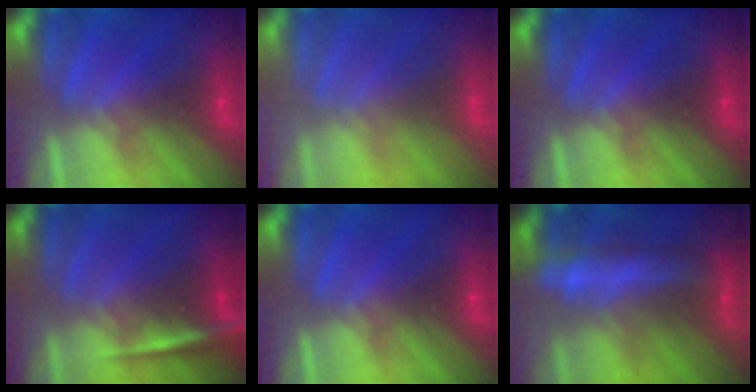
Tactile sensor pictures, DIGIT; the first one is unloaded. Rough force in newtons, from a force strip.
{"total": 2.8}
{"total": 0.0}
{"total": 2.3}
{"total": 0.0}
{"total": 9.8}